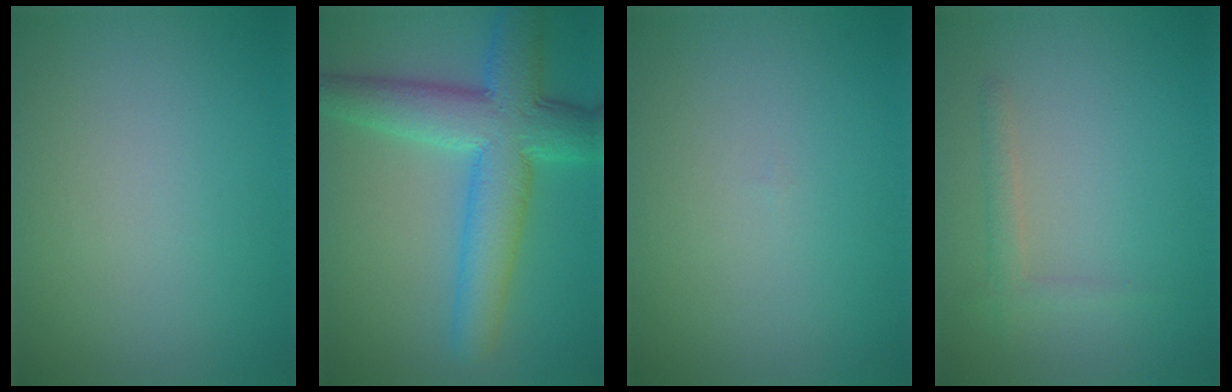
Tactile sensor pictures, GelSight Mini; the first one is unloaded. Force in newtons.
{"total": 8.2, "press": 8.2, "slide": 0.2}
{"total": 0.0}
{"total": 1.4, "press": 1.4, "slide": 0.1}